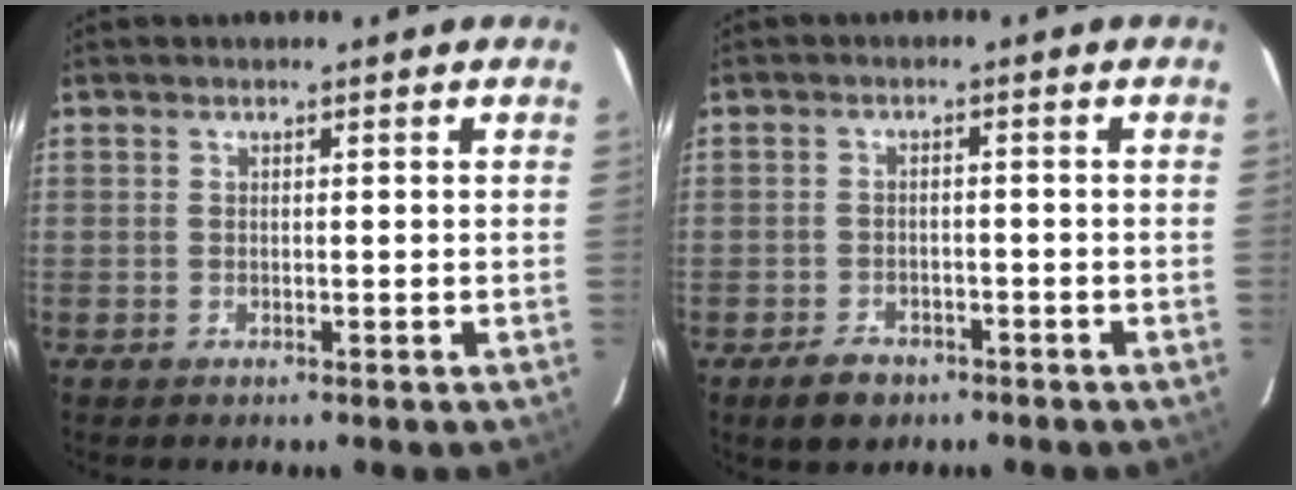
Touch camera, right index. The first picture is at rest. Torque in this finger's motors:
{"motor_torque": [-0.04, -0.01, -0.18, -0.10]}